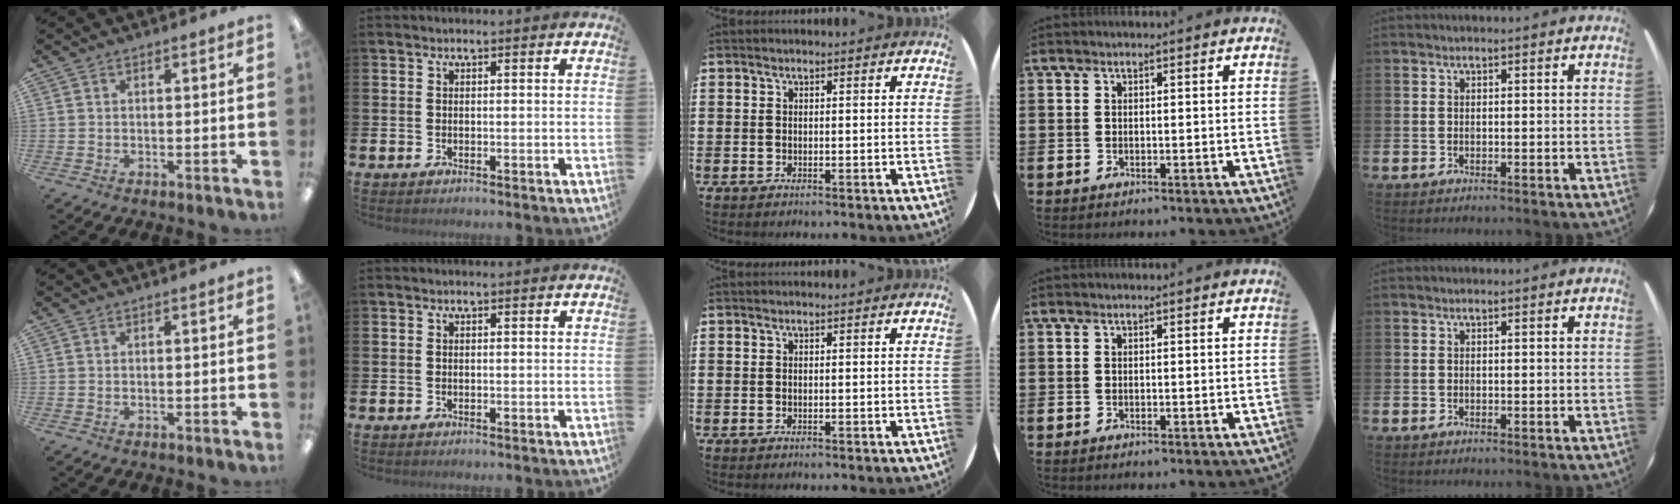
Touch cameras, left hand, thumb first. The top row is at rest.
{}